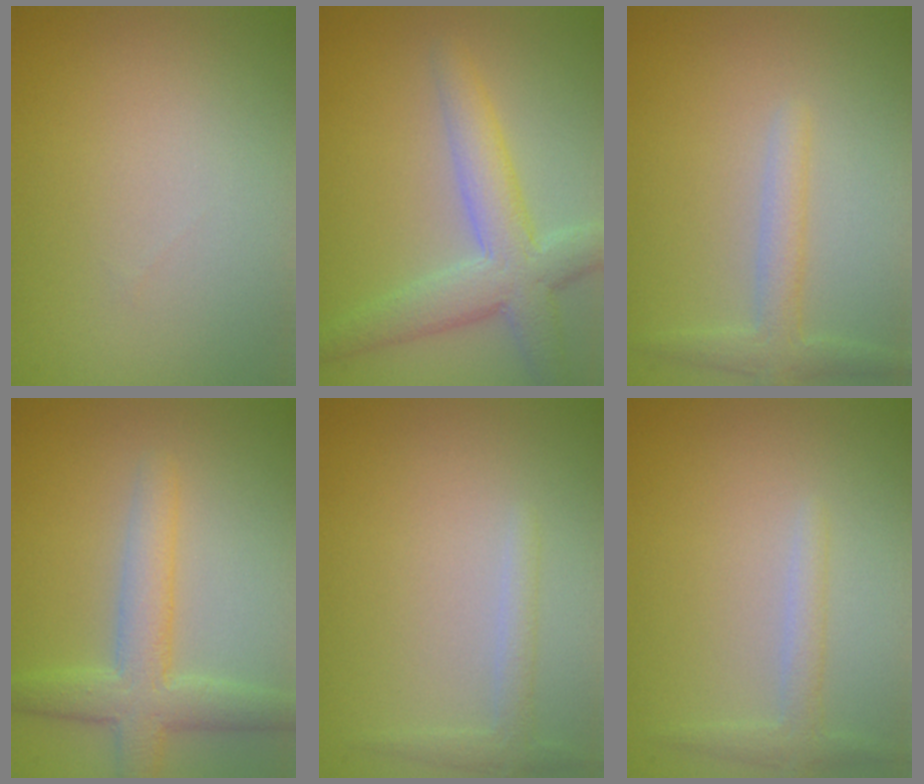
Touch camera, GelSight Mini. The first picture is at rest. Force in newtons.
{"total": 5.3, "press": 5.3, "slide": 0.3}
{"total": 2.4, "press": 2.4, "slide": 0.1}
{"total": 4.3, "press": 4.3, "slide": 0.2}
{"total": 1.5, "press": 1.5, "slide": 0.1}
{"total": 1.8, "press": 1.7, "slide": 0.1}